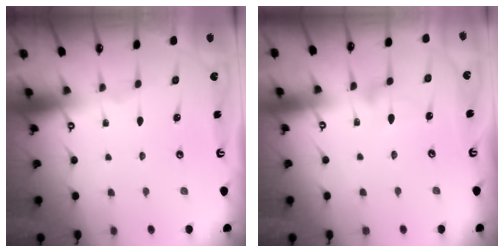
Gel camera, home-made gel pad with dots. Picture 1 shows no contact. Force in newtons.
{"total": 7.6, "press": 7.5, "slide": 0.5}